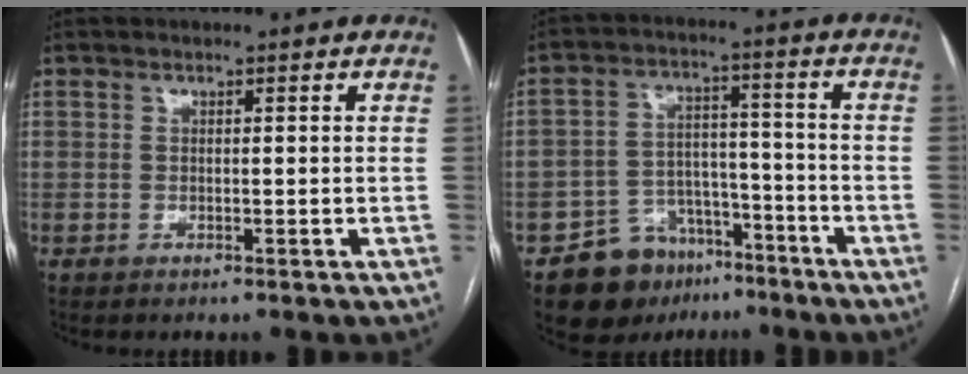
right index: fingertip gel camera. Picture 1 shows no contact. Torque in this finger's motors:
{"motor_torque": [-0.24, -0.06, -0.60, -0.21]}